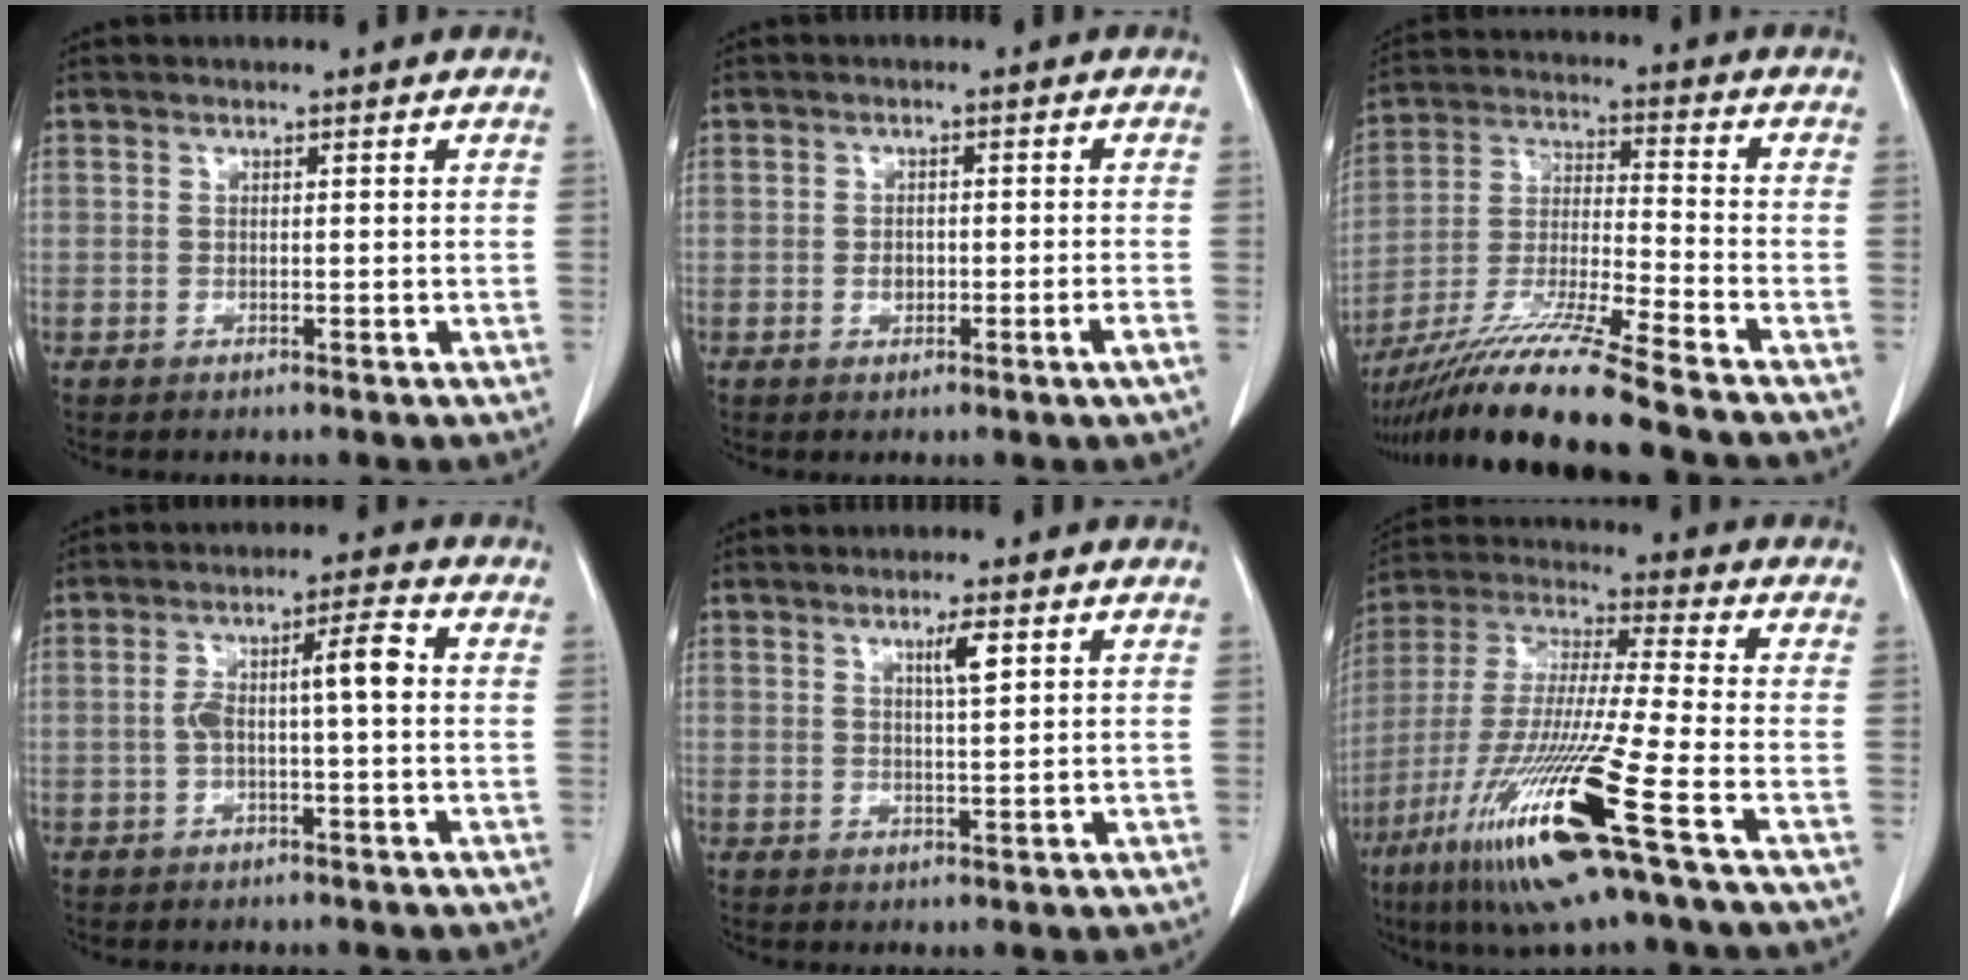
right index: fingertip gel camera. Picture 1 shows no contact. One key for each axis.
{"total": 2.1, "fx": -0.8, "fy": 0.5, "fz": 1.9, "tx": -0.035, "ty": 0.000, "tz": -0.012}
{"total": 16.7, "fx": -13.6, "fy": -1.3, "fz": 9.6, "tx": -0.203, "ty": -0.033, "tz": -0.249}
{"total": 6.2, "fx": 0.0, "fy": 0.9, "fz": 6.2, "tx": -0.112, "ty": 0.024, "tz": 0.001}
{"total": 3.0, "fx": 1.4, "fy": 0.1, "fz": 2.6, "tx": -0.047, "ty": -0.003, "tz": 0.024}
{"total": 19.6, "fx": -9.1, "fy": -0.2, "fz": 17.4, "tx": -0.372, "ty": -0.047, "tz": -0.176}